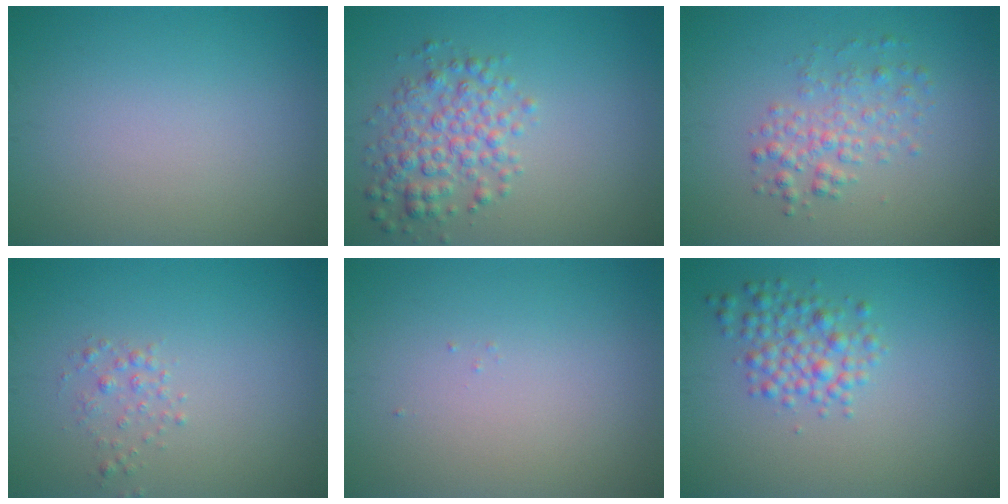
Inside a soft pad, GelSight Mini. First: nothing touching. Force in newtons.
{"total": 3.9, "press": 3.9, "slide": 0.1}
{"total": 2.7, "press": 2.7, "slide": 0.0}
{"total": 1.1, "press": 1.1, "slide": 0.1}
{"total": 0.0}
{"total": 3.0, "press": 3.0, "slide": 0.1}